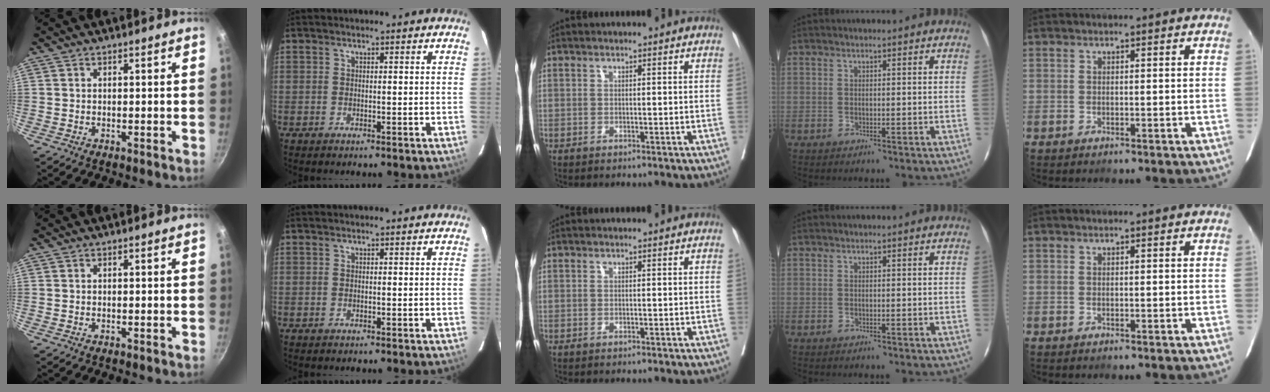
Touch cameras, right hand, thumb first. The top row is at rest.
{}